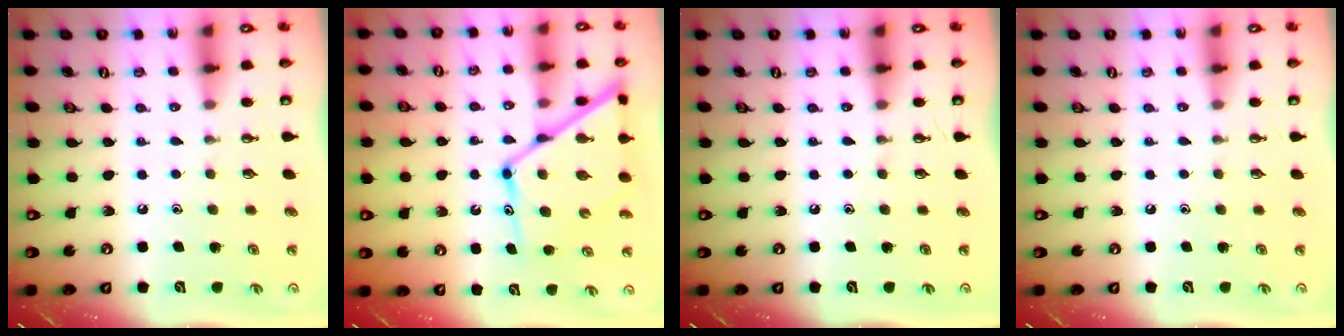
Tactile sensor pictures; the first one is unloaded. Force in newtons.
{"total": 17.3, "press": 17.2, "slide": 1.4}
{"total": 0.0}
{"total": 0.0}